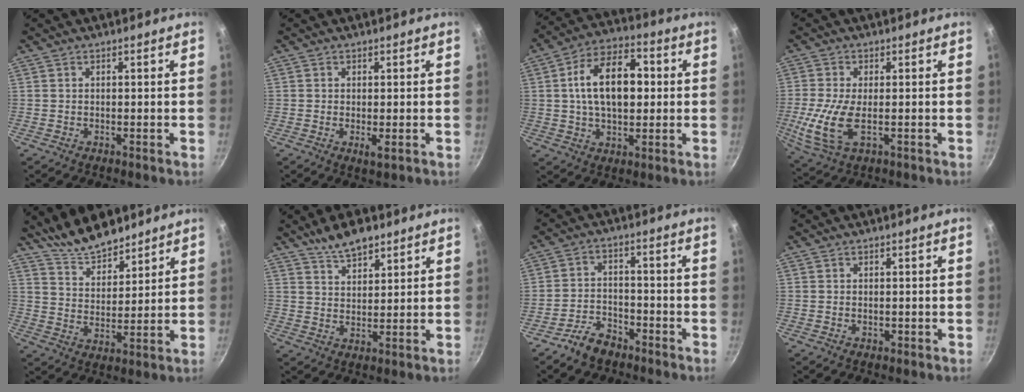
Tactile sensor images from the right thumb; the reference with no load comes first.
{"total": 1.8, "force": [-0.4, 0.6, 1.7], "torque": [-0.031, -0.007, -0.005]}
{"total": 15.2, "force": [1.6, 9.1, 12.1], "torque": [-0.172, 0.022, 0.017]}
{"total": 9.4, "force": [-1.6, 4.2, 8.3], "torque": [-0.186, -0.015, -0.033]}
{"total": 10.2, "force": [8.8, 3.5, 3.7], "torque": [-0.042, -0.062, 0.158]}
{"total": 7.6, "force": [5.7, 3.0, 4.1], "torque": [-0.053, -0.027, 0.098]}
{"total": 6.0, "force": [-4.5, 3.3, 2.4], "torque": [-0.037, 0.042, -0.083]}
{"total": 0.7, "force": [-0.1, 0.5, 0.5], "torque": [-0.006, 0.000, -0.001]}